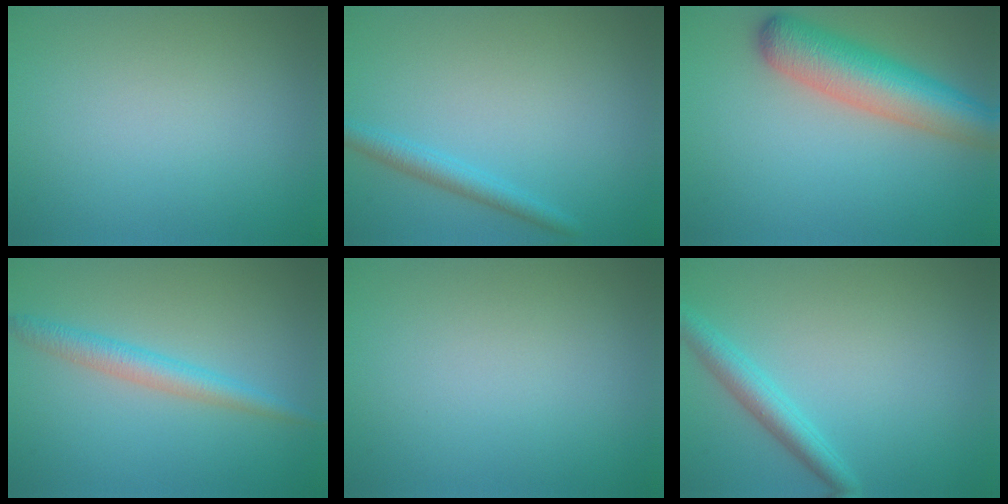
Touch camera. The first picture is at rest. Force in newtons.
{"total": 2.1, "press": 2.0, "slide": 0.2}
{"total": 6.6, "press": 6.6, "slide": 0.3}
{"total": 2.9, "press": 2.9, "slide": 0.1}
{"total": 0.0}
{"total": 2.7, "press": 2.7, "slide": 0.0}